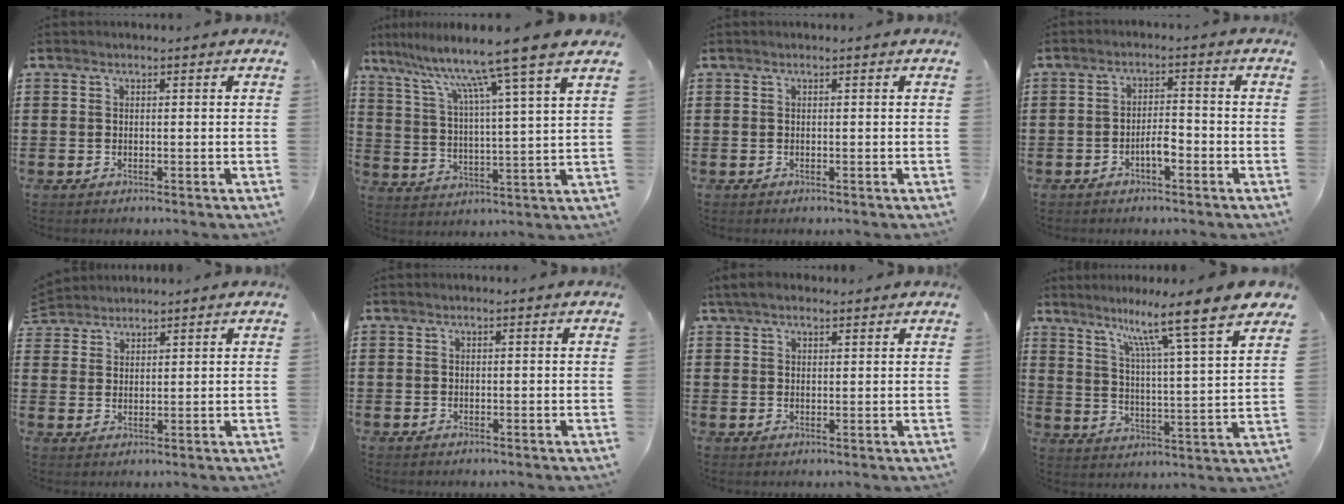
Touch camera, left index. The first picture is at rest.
{"total": 11.2, "force": [8.8, -1.2, 6.9], "torque": [-0.158, -0.051, 0.133]}
{"total": 0.0}
{"total": 3.3, "force": [-1.7, 1.0, 2.6], "torque": [-0.047, 0.009, -0.033]}
{"total": 2.8, "force": [2.6, 0.9, -0.5], "torque": [0.000, -0.003, 0.050]}
{"total": 0.0}
{"total": 3.1, "force": [2.4, 1.2, 1.5], "torque": [-0.035, 0.006, 0.045]}
{"total": 10.4, "force": [8.3, -0.8, 6.2], "torque": [-0.125, -0.063, 0.125]}